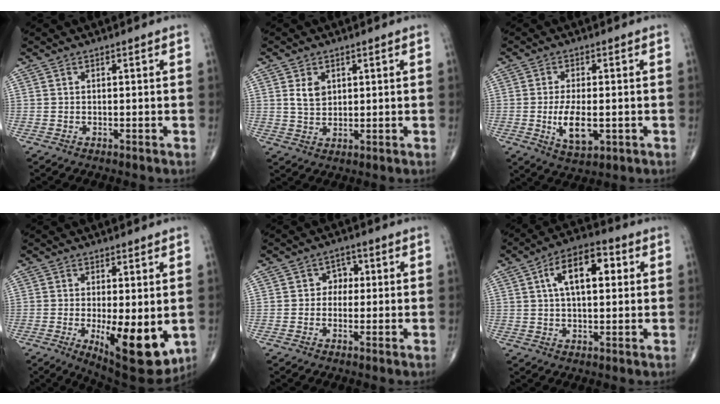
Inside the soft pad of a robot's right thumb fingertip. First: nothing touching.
{"total": 4.0, "force": [1.4, 2.8, 2.4], "torque": [-0.032, -0.010, 0.030]}
{"total": 7.4, "force": [-1.4, 3.4, 6.5], "torque": [-0.113, -0.010, -0.019]}
{"total": 13.6, "force": [-2.7, 4.9, 12.4], "torque": [-0.171, -0.028, -0.025]}
{"total": 3.4, "force": [0.1, 2.9, 1.7], "torque": [0.008, 0.011, -0.010]}
{"total": 11.3, "force": [2.9, 5.6, 9.4], "torque": [-0.142, 0.018, 0.040]}